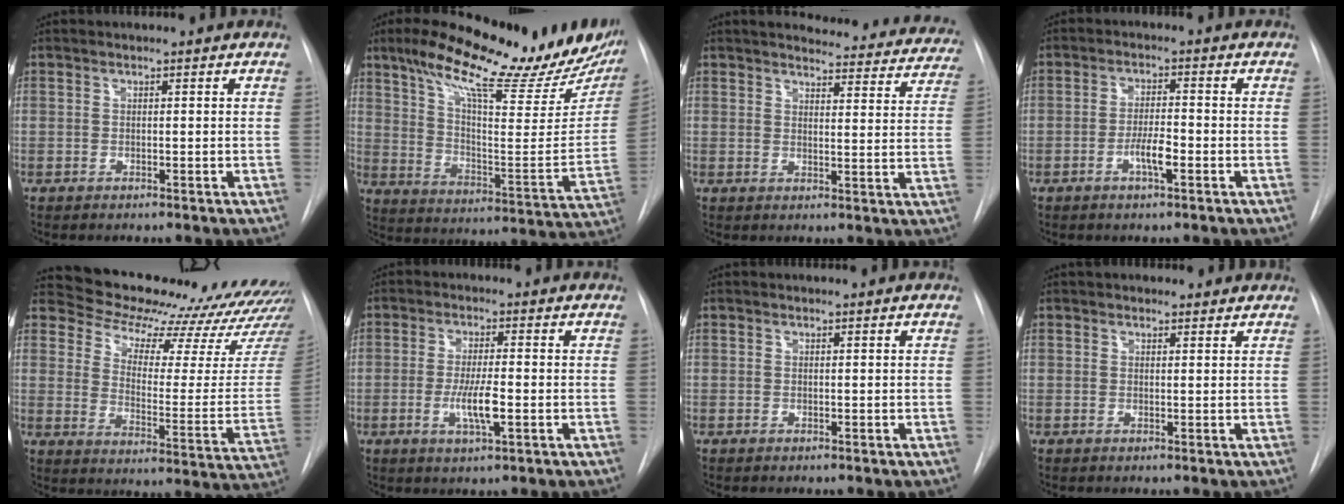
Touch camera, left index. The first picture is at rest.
{"total": 26.7, "force": [19.6, 5.8, 17.1], "torque": [-0.258, -0.018, 0.269]}
{"total": 21.2, "force": [20.0, 4.9, 5.3], "torque": [-0.048, -0.060, 0.211]}
{"total": 4.0, "force": [-1.7, 0.7, 3.5], "torque": [-0.065, 0.000, -0.033]}
{"total": 25.6, "force": [24.4, 3.4, 7.1], "torque": [-0.101, -0.125, 0.298]}
{"total": 5.5, "force": [-1.5, 0.7, 5.3], "torque": [-0.104, -0.010, -0.026]}
{"total": 0.0}
{"total": 2.5, "force": [2.2, 1.2, 0.5], "torque": [-0.004, 0.014, 0.021]}